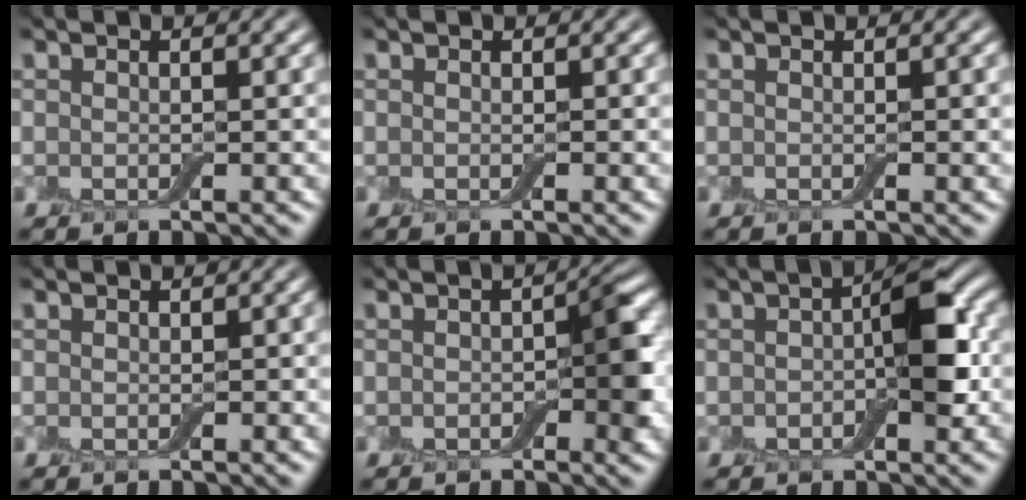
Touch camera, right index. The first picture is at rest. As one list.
[{"total": 0.0}, {"total": 0.5, "force": [0.0, 0.1, 0.5], "torque": [-0.005, 0.001, 0.000]}, {"total": 0.0}, {"total": 3.3, "force": [-0.5, 1.8, 2.7], "torque": [-0.026, 0.004, -0.010]}, {"total": 5.1, "force": [0.0, 2.3, 4.5], "torque": [-0.061, 0.009, -0.007]}]